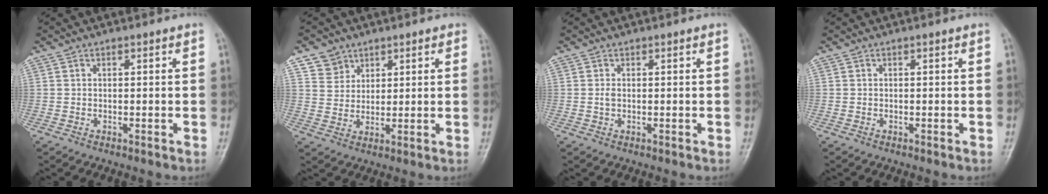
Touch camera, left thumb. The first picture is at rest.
{"total": 5.5, "force": [3.3, 4.4, 0.2], "torque": [0.031, -0.025, 0.062]}
{"total": 0.8, "force": [0.1, 0.5, 0.6], "torque": [-0.013, 0.000, 0.004]}
{"total": 0.0}